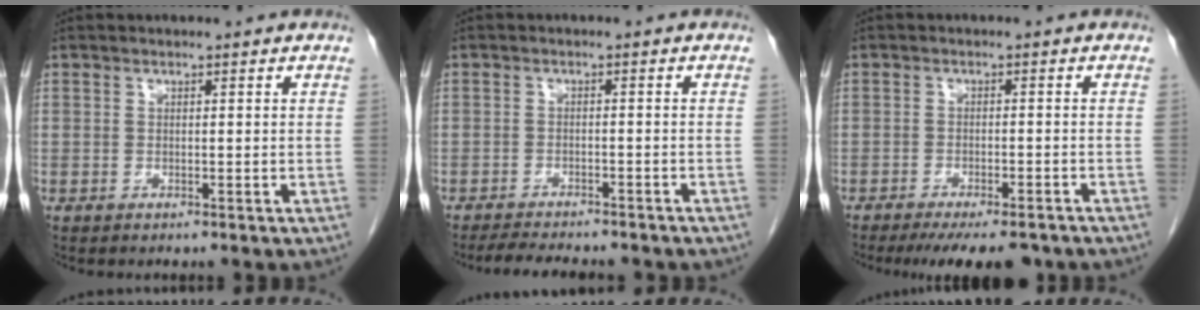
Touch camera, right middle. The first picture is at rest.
{"total": 9.6, "force": [-8.4, 2.2, 4.1], "torque": [-0.060, -0.002, -0.109]}
{"total": 9.8, "force": [-8.2, 2.3, 5.0], "torque": [-0.064, -0.012, -0.111]}